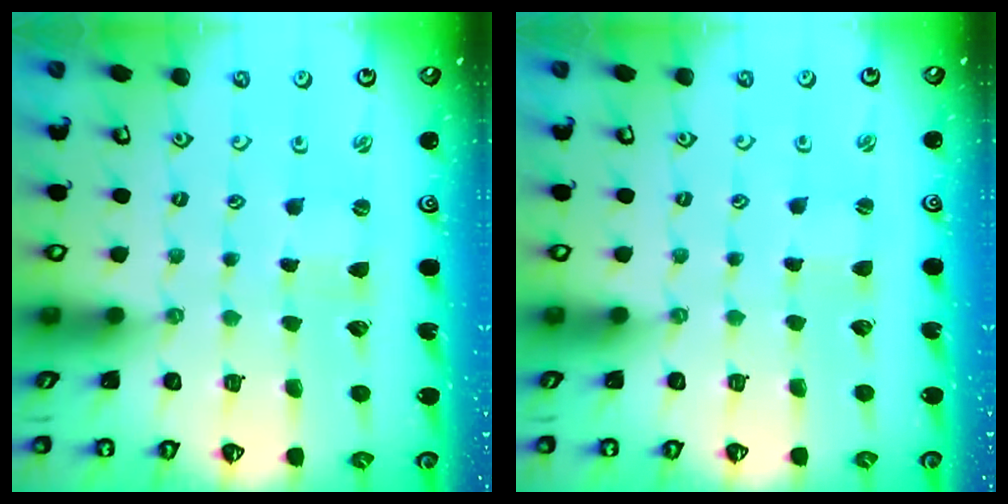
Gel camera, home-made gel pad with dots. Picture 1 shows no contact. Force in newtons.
{"total": 0.0}